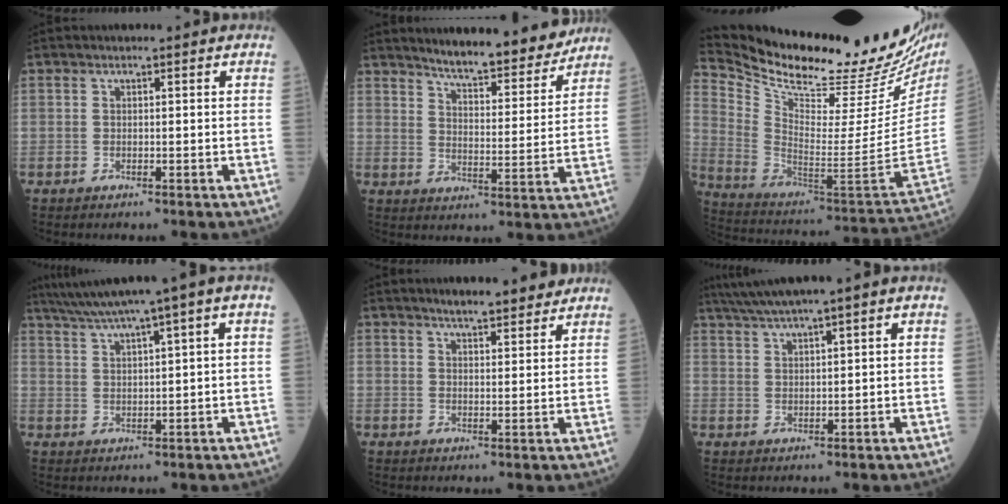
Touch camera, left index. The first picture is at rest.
{"total": 13.2, "force": [12.3, 1.5, 4.8], "torque": [-0.065, -0.015, 0.169]}
{"total": 31.5, "force": [27.4, 4.9, 14.7], "torque": [-0.256, -0.094, 0.388]}
{"total": 8.5, "force": [5.8, -1.1, 6.2], "torque": [-0.104, 0.031, 0.097]}
{"total": 6.8, "force": [6.0, 1.2, 3.1], "torque": [-0.046, 0.014, 0.083]}
{"total": 6.9, "force": [5.2, -0.9, 4.5], "torque": [-0.085, 0.028, 0.093]}